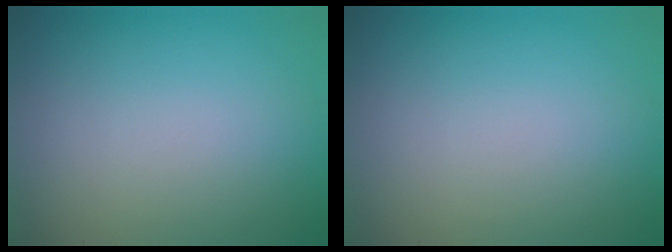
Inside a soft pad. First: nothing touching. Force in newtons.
{"total": 0.0}